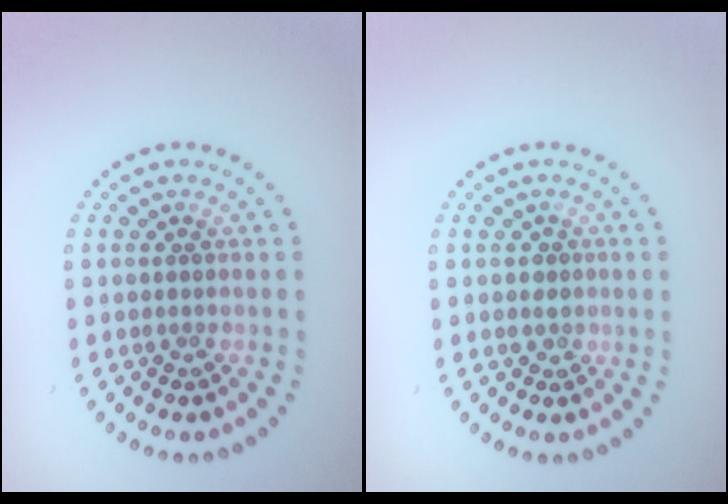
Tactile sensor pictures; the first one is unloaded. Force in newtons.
{"total": 1.0, "press": 0.7, "slide": 0.7}